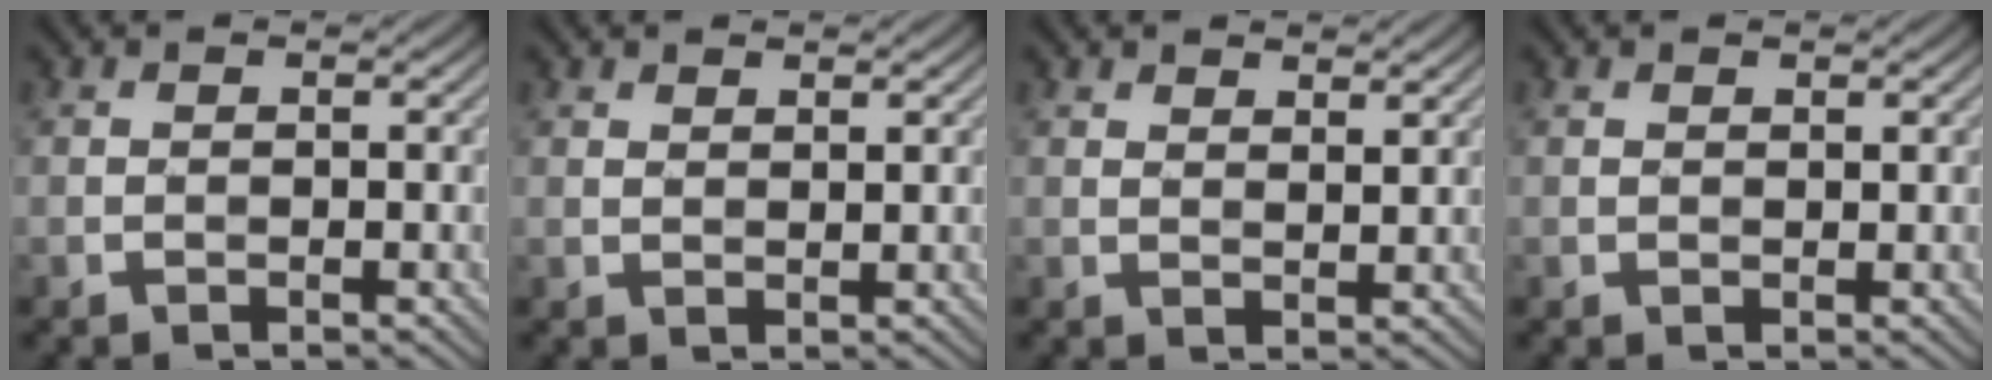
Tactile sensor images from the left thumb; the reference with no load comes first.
{"total": 1.9, "force": [1.5, 0.6, 1.0], "torque": [-0.012, -0.001, 0.032]}
{"total": 3.1, "force": [2.5, 0.9, 1.6], "torque": [-0.026, -0.002, 0.047]}
{"total": 1.2, "force": [0.9, 0.5, 0.6], "torque": [-0.007, 0.001, 0.021]}